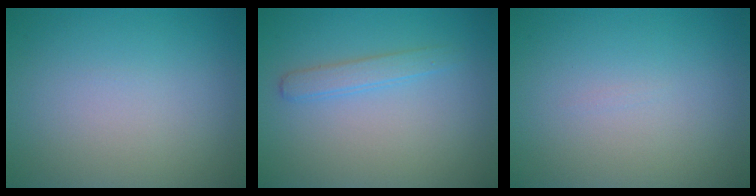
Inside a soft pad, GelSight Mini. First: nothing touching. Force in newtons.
{"total": 1.7, "press": 1.7, "slide": 0.1}
{"total": 0.0}